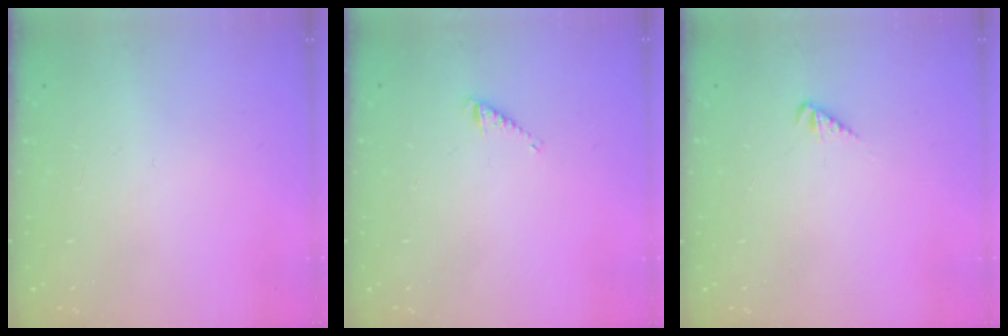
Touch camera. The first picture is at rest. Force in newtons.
{"total": 2.8, "press": 2.8, "slide": 0.4}
{"total": 2.1, "press": 2.0, "slide": 0.5}